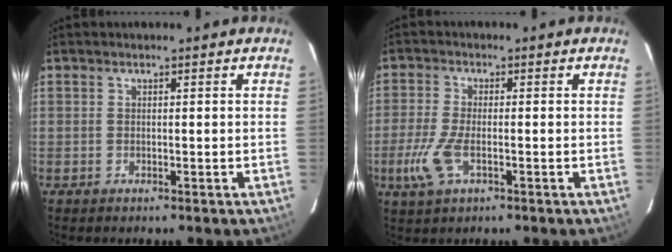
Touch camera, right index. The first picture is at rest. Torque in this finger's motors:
{"motor_torque": [0.45, -0.28, 0.18, 0.07]}